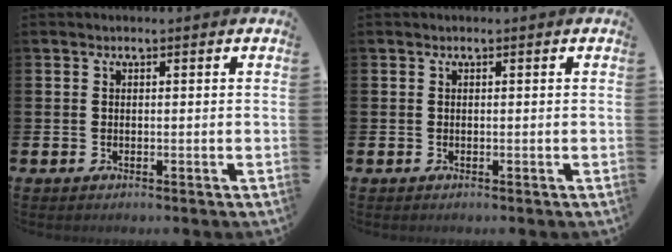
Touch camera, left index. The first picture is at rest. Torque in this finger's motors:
{"motor_torque": [0.00, 0.00, 0.00, 0.00]}